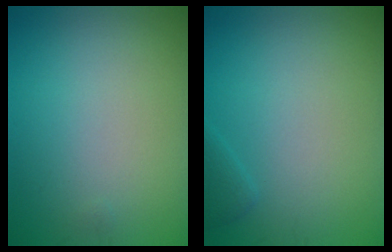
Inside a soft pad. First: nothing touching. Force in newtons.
{"total": 0.9, "press": 0.9, "slide": 0.1}